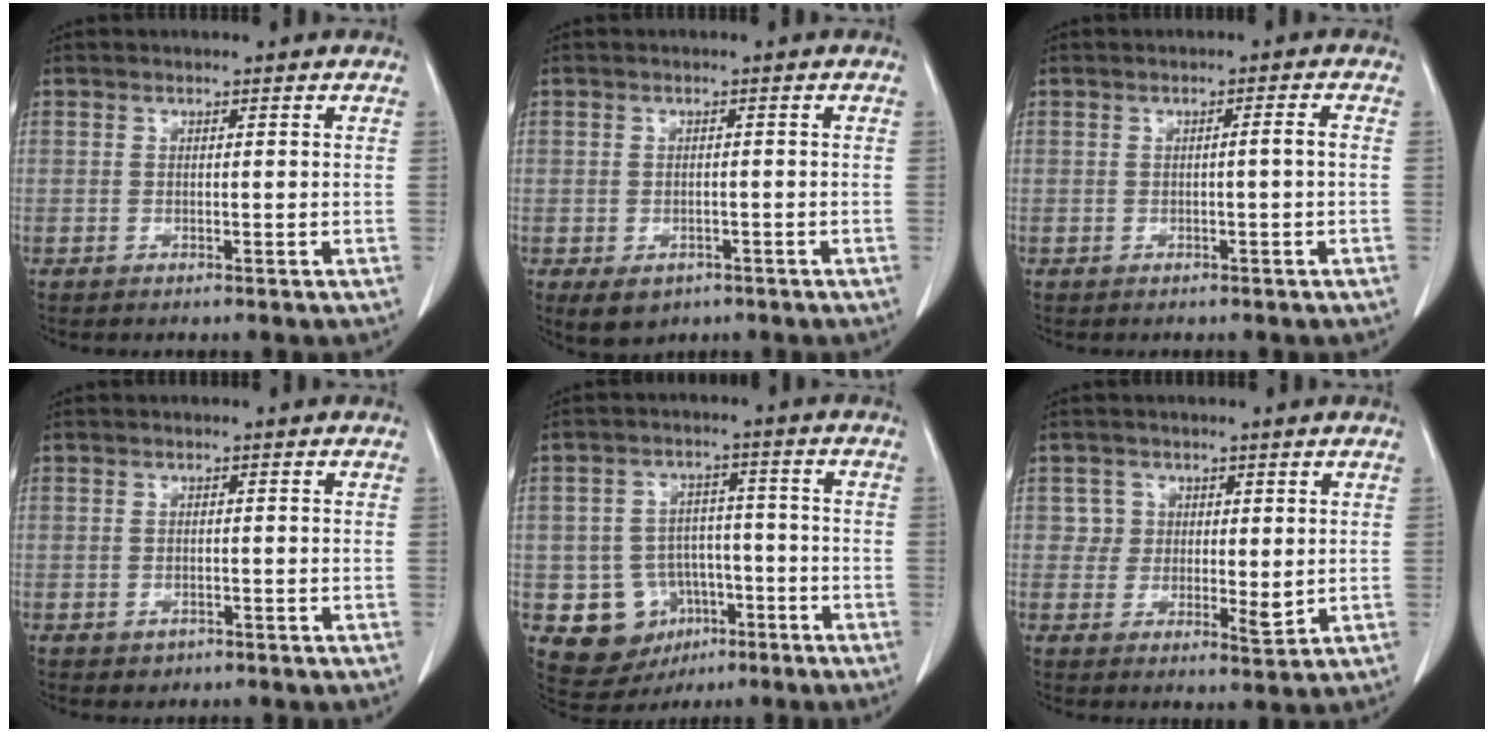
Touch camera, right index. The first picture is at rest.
{"total": 3.9, "force": [-2.0, 2.9, 1.7], "torque": [-0.022, -0.003, -0.019]}
{"total": 1.4, "force": [-0.2, -0.2, 1.4], "torque": [-0.022, 0.002, -0.001]}
{"total": 1.1, "force": [-0.5, 1.0, 0.3], "torque": [-0.006, 0.002, -0.002]}
{"total": 9.5, "force": [-3.6, 8.4, 2.8], "torque": [-0.046, 0.027, -0.042]}
{"total": 4.2, "force": [1.2, 3.6, 1.9], "torque": [-0.015, -0.009, 0.020]}